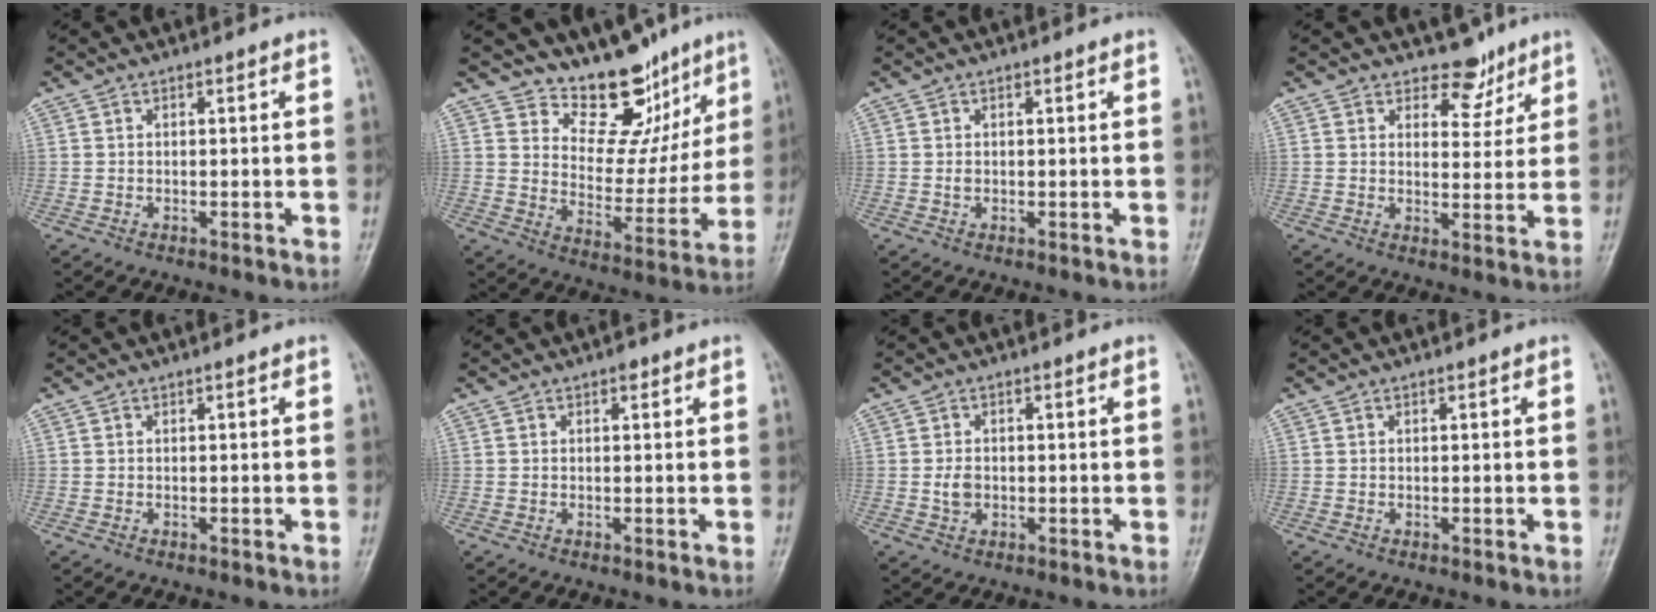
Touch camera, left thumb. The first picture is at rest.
{"total": 13.1, "force": [10.3, 6.8, 4.5], "torque": [-0.006, -0.072, 0.165]}
{"total": 0.8, "force": [0.1, 0.6, 0.5], "torque": [-0.008, 0.000, 0.004]}
{"total": 5.4, "force": [4.1, 3.4, 0.9], "torque": [0.020, -0.026, 0.058]}
{"total": 0.0}
{"total": 1.1, "force": [0.6, 0.7, 0.7], "torque": [-0.002, 0.000, 0.004]}
{"total": 2.7, "force": [-0.3, 2.0, 1.7], "torque": [-0.027, 0.003, -0.006]}
{"total": 0.0}